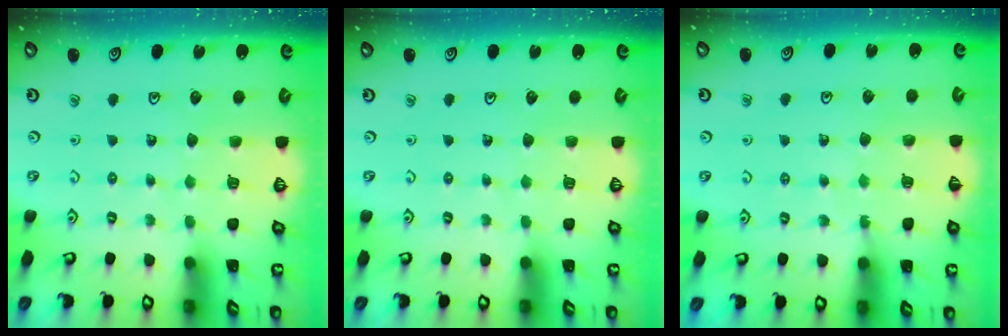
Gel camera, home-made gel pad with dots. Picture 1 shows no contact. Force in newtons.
{"total": 0.0}
{"total": 6.7, "press": 6.4, "slide": 1.8}